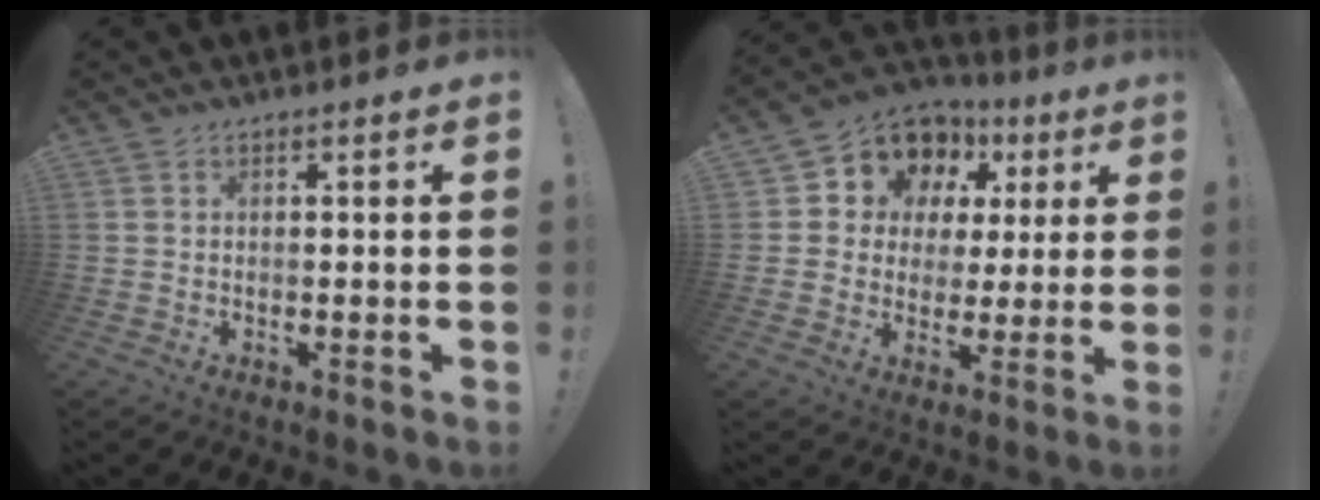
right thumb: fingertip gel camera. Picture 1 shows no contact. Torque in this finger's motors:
{"motor_torque": [-0.10, 0.49, 0.28, -0.21, 0.01]}